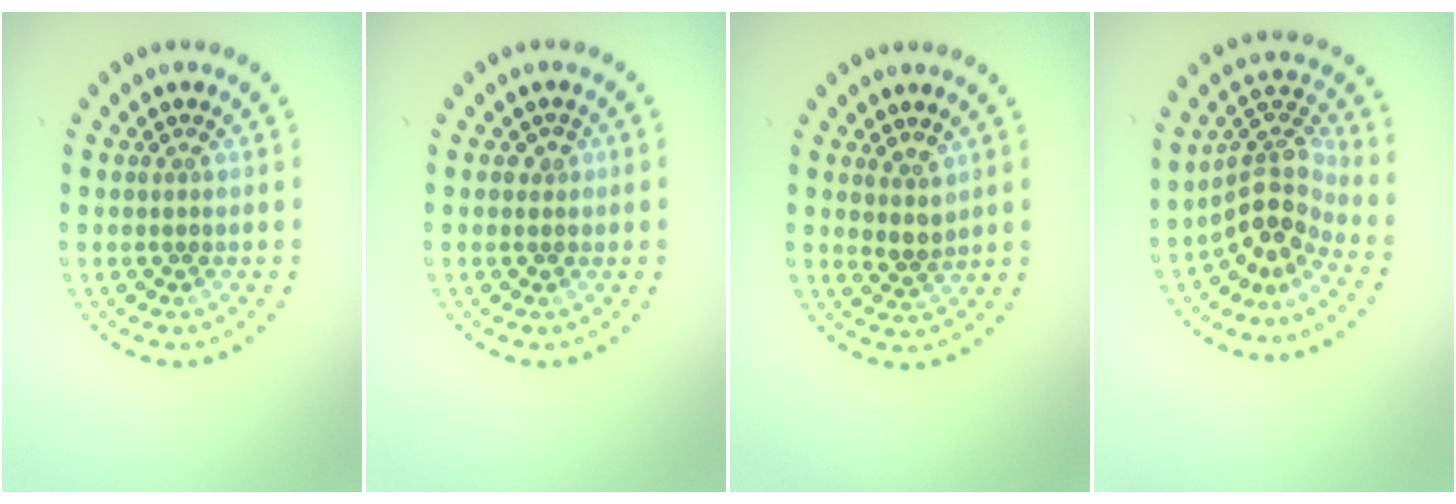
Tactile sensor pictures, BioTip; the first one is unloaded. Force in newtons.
{"total": 0.9, "press": 0.9, "slide": 0.3}
{"total": 2.0, "press": 1.6, "slide": 1.2}
{"total": 4.3, "press": 3.1, "slide": 3.0}